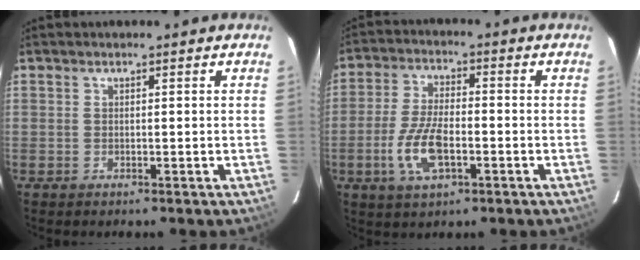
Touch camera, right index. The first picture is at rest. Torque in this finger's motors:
{"motor_torque": [1.15, -0.51, 0.42, 0.13]}